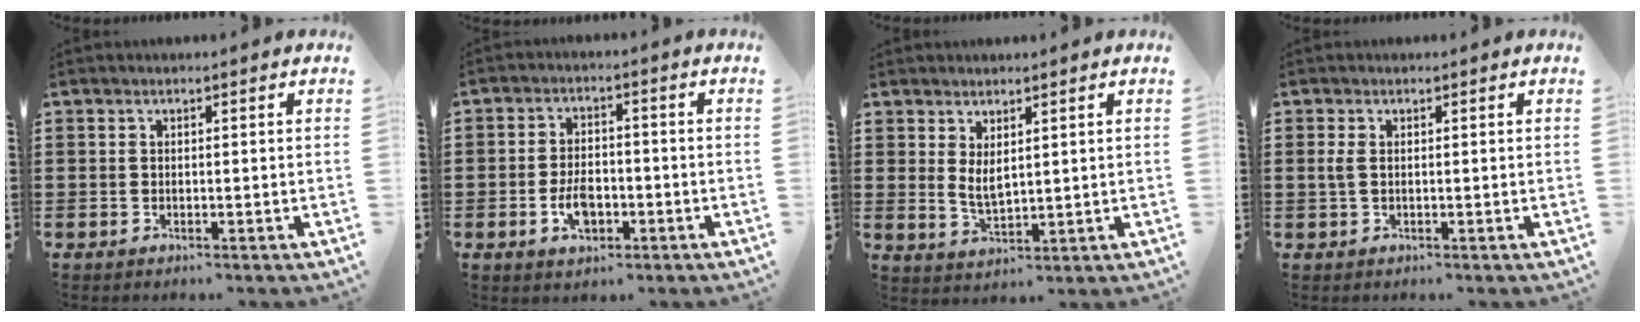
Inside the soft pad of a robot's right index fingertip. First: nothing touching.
{"total": 5.0, "force": [-1.7, 2.9, 3.8], "torque": [-0.079, 0.003, -0.033]}
{"total": 3.3, "force": [1.5, 1.4, 2.6], "torque": [-0.043, -0.001, 0.025]}
{"total": 1.6, "force": [0.1, 0.7, 1.5], "torque": [-0.037, 0.001, -0.002]}